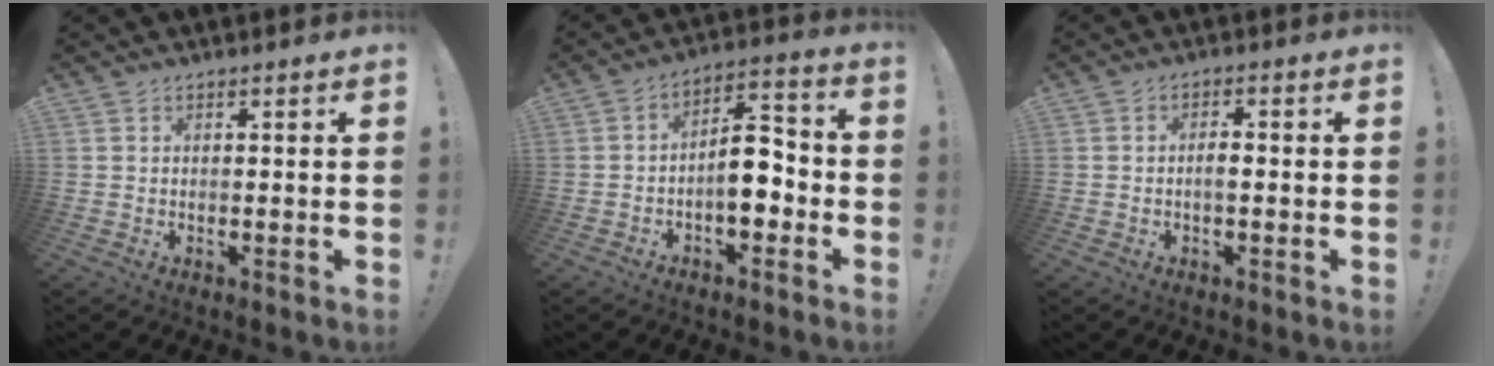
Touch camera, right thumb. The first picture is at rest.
{"total": 10.8, "force": [-2.7, 5.6, 8.8], "torque": [-0.138, 0.018, -0.046]}
{"total": 2.8, "force": [-0.7, 0.9, 2.5], "torque": [-0.037, 0.004, -0.015]}